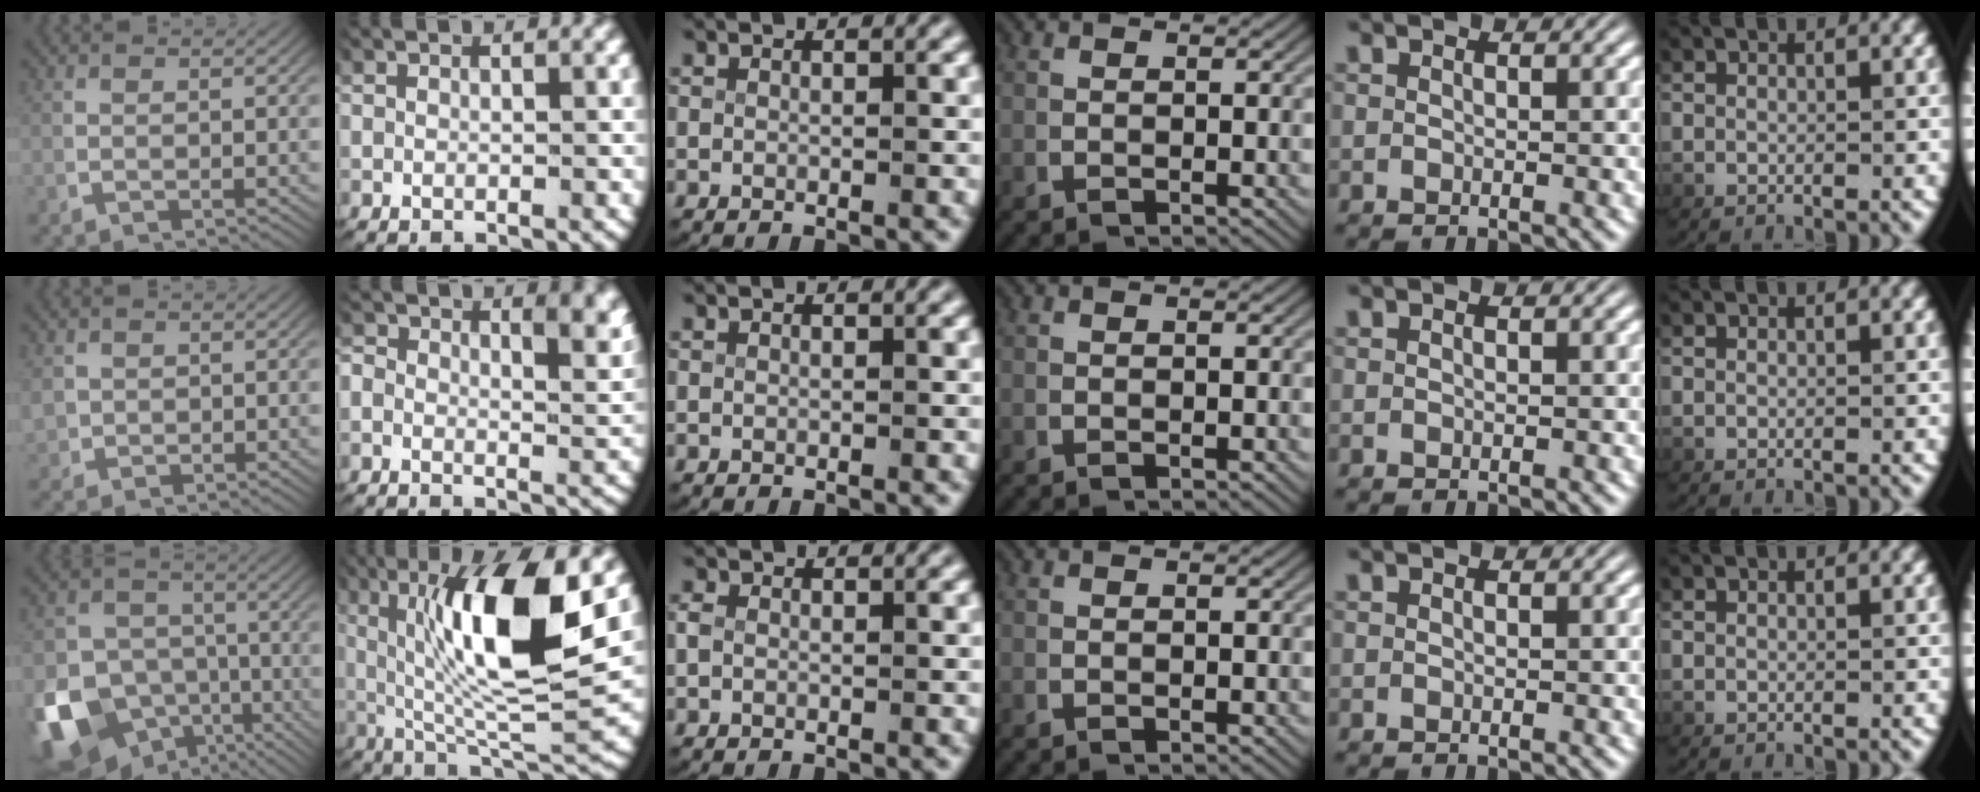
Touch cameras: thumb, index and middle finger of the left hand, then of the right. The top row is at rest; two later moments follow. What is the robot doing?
{"motion": "lift_and_place", "object": "scissors"}